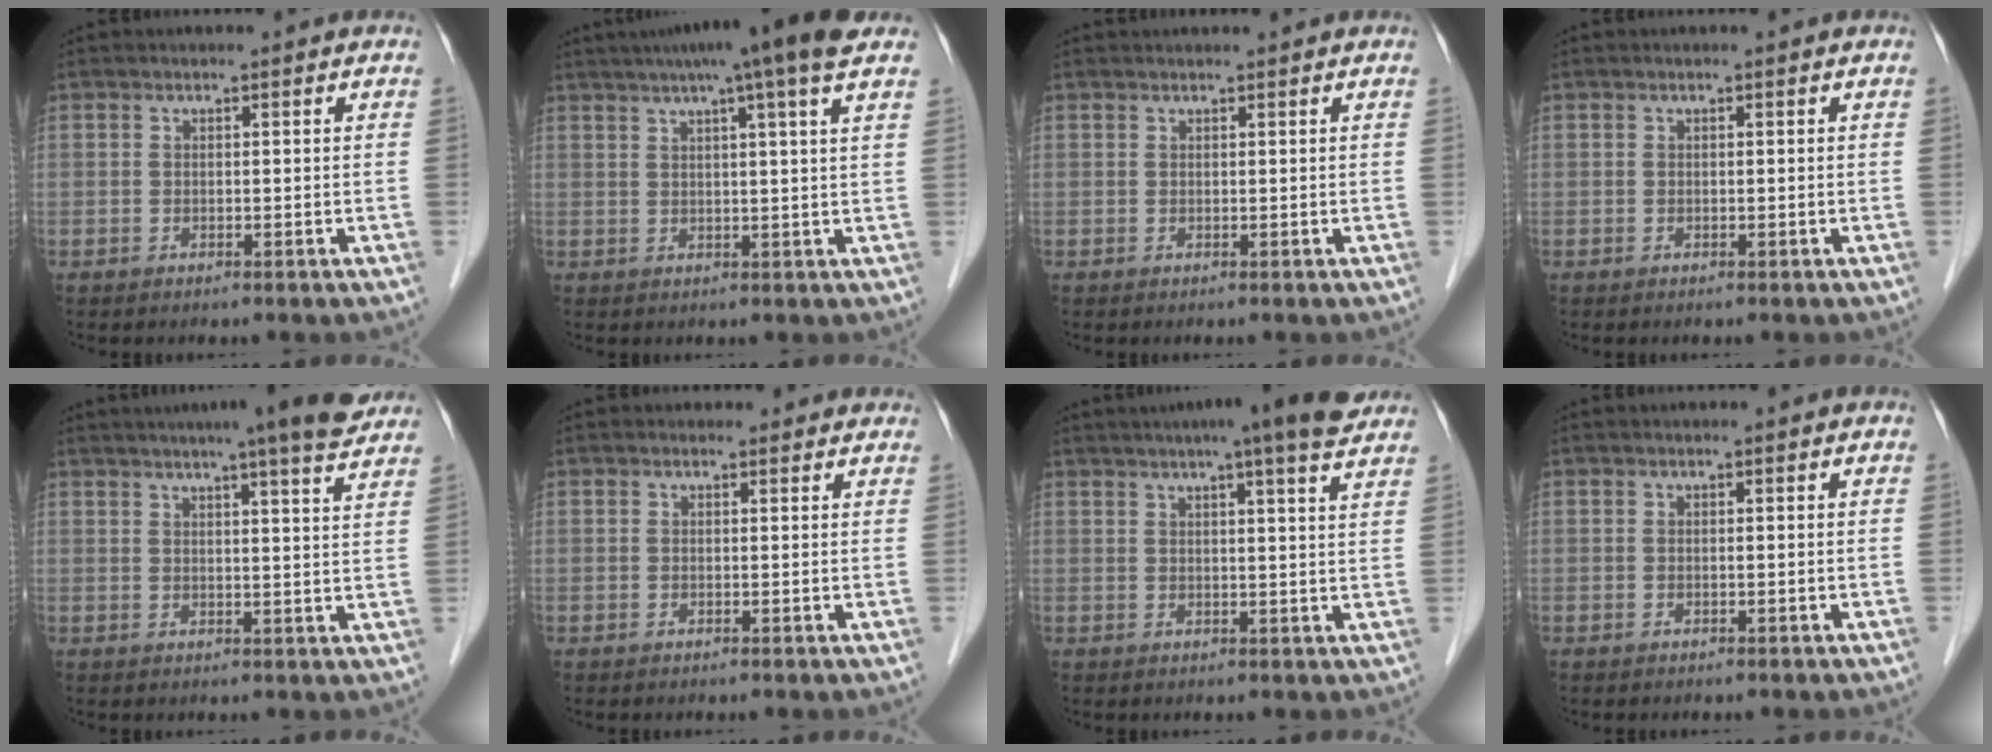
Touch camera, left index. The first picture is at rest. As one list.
[{"total": 10.8, "force": [7.8, -0.8, 7.5], "torque": [-0.120, 0.026, 0.094]}, {"total": 2.0, "force": [1.9, 0.0, 0.5], "torque": [-0.005, 0.024, 0.031]}, {"total": 0.0}, {"total": 11.8, "force": [9.8, 0.2, 6.5], "torque": [-0.093, 0.007, 0.111]}, {"total": 1.8, "force": [1.6, 0.9, 0.1], "torque": [0.002, 0.004, 0.009]}, {"total": 11.4, "force": [9.1, 0.3, 6.8], "torque": [-0.098, 0.016, 0.103]}, {"total": 0.0}]